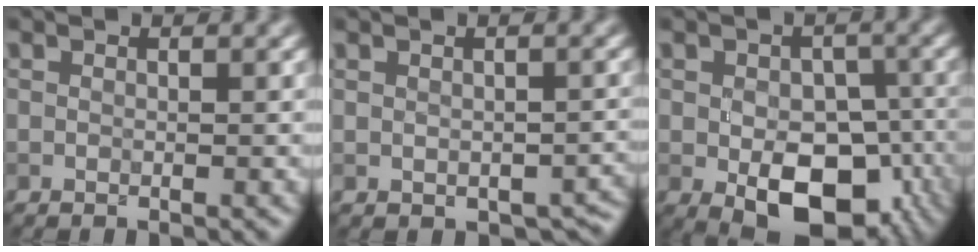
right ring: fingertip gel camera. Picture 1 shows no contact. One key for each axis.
{"total": 3.6, "fx": -0.8, "fy": 2.6, "fz": 2.3, "tx": -0.027, "ty": -0.017, "tz": 0.004}
{"total": 9.3, "fx": -2.9, "fy": 5.8, "fz": 6.7, "tx": -0.107, "ty": -0.020, "tz": -0.031}